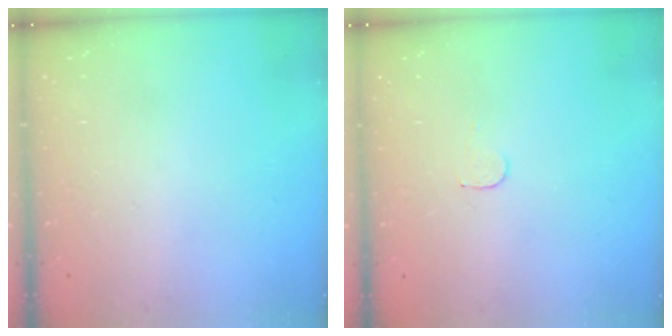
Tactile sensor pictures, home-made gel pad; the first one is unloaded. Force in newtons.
{"total": 3.4, "press": 3.4, "slide": 0.3}